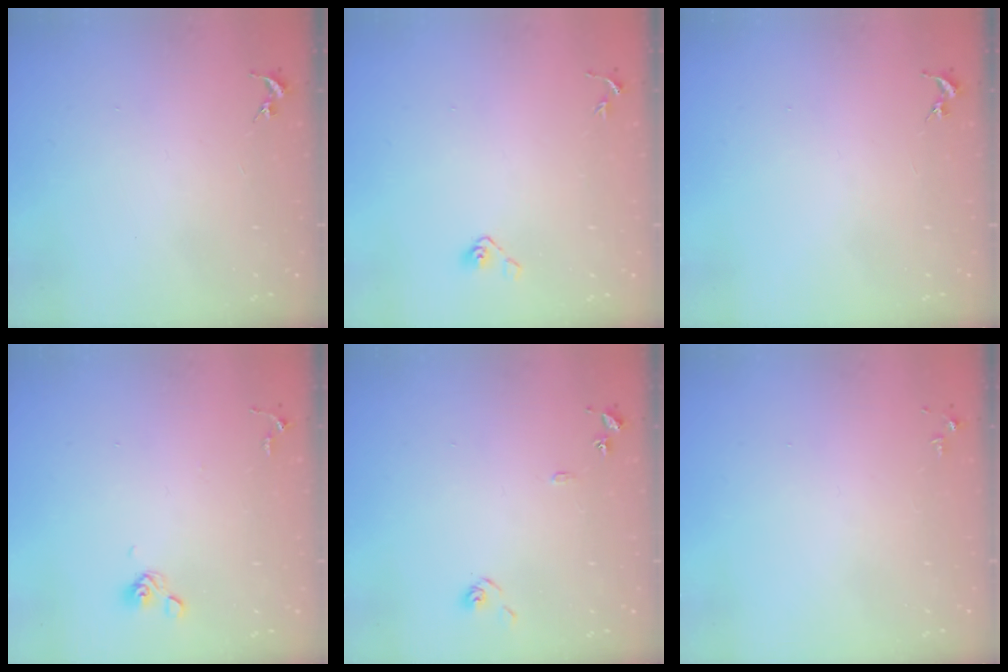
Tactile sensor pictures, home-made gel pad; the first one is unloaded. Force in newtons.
{"total": 5.0, "press": 4.4, "slide": 2.3}
{"total": 0.0}
{"total": 6.3, "press": 6.0, "slide": 2.1}
{"total": 7.2, "press": 7.2, "slide": 0.7}
{"total": 2.8, "press": 2.8, "slide": 0.4}